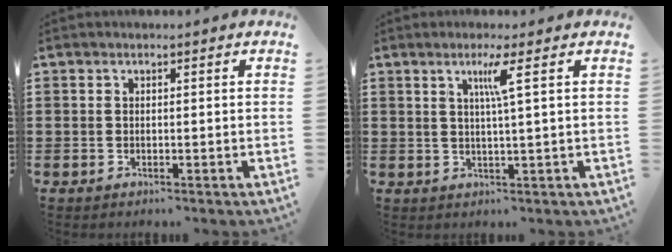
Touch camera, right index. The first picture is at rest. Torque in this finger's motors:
{"motor_torque": [0.57, -0.01, 0.10, 0.10]}